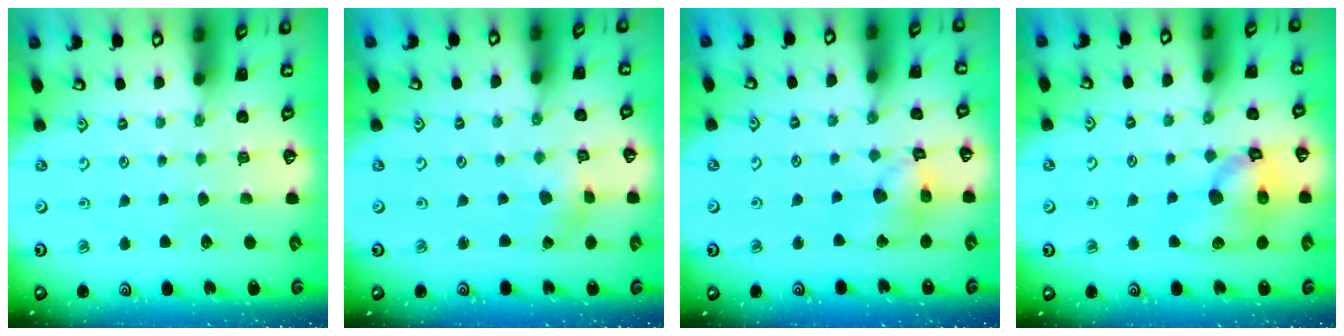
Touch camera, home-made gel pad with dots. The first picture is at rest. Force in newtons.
{"total": 1.0, "press": 1.0, "slide": 0.1}
{"total": 12.7, "press": 12.6, "slide": 1.8}
{"total": 13.4, "press": 13.2, "slide": 2.0}